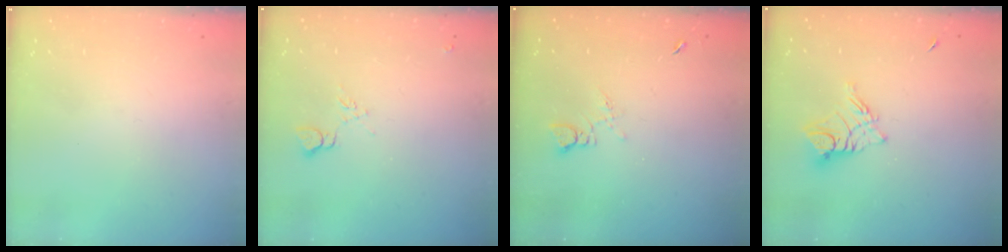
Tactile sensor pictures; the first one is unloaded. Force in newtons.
{"total": 7.0, "press": 7.0, "slide": 0.6}
{"total": 3.5, "press": 3.5, "slide": 0.5}
{"total": 9.7, "press": 9.7, "slide": 1.1}